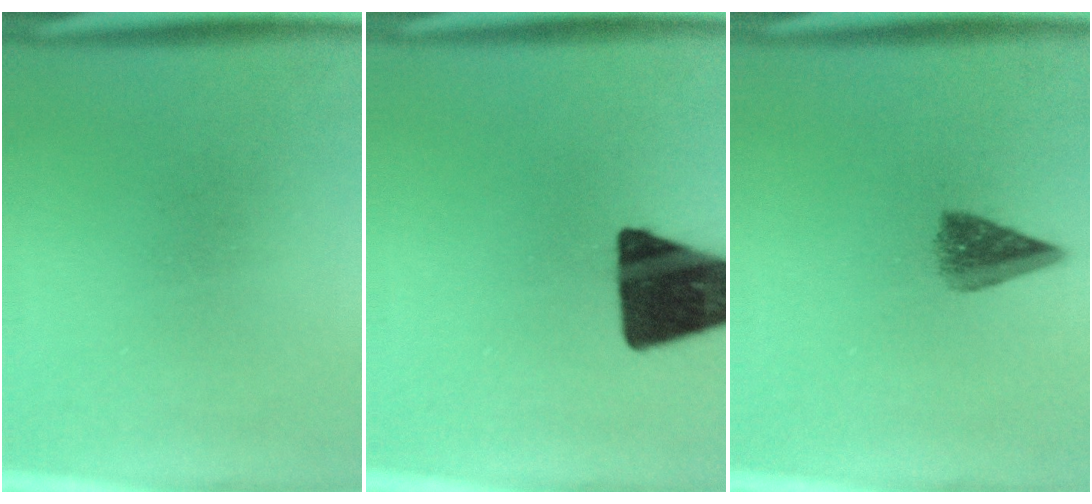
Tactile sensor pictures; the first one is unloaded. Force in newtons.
{"total": 17.9}
{"total": 4.5}